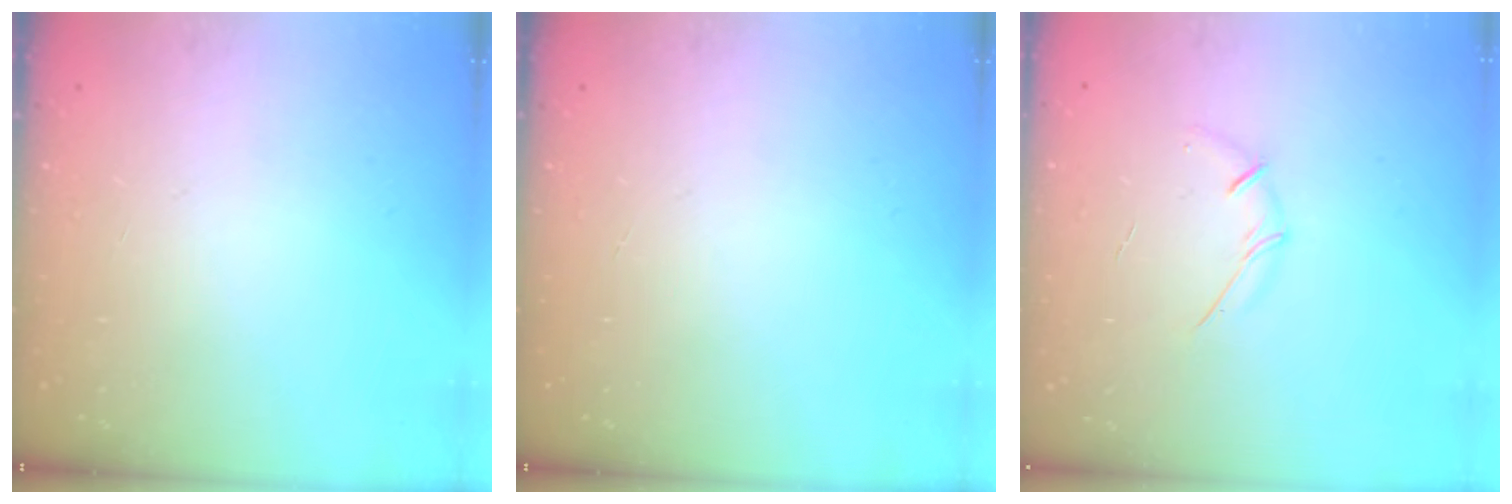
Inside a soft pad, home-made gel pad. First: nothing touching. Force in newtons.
{"total": 0.0}
{"total": 5.4, "press": 5.3, "slide": 1.0}